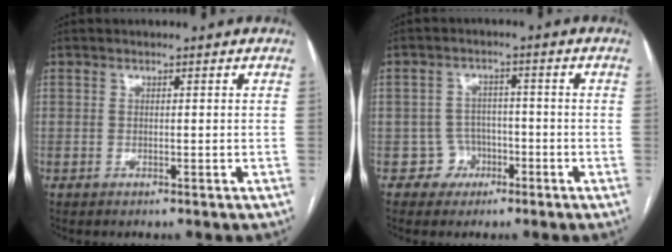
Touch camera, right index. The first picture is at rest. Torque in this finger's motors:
{"motor_torque": [-0.52, -0.03, -1.05, -0.21]}